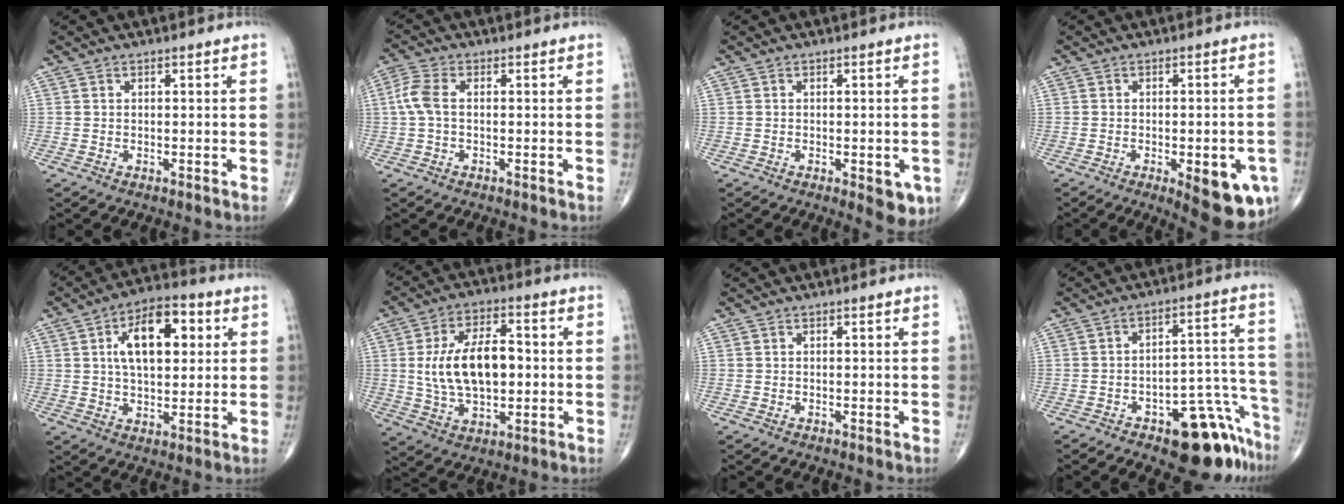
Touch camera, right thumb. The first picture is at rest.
{"total": 4.7, "force": [0.1, 2.5, 4.0], "torque": [-0.109, 0.012, -0.003]}
{"total": 5.2, "force": [-1.8, 2.1, 4.4], "torque": [-0.038, -0.006, -0.017]}
{"total": 12.2, "force": [-4.5, 4.3, 10.5], "torque": [-0.110, 0.002, -0.044]}
{"total": 14.1, "force": [3.7, 7.5, 11.4], "torque": [-0.159, 0.006, 0.057]}
{"total": 14.8, "force": [0.5, 8.1, 12.3], "torque": [-0.208, 0.014, 0.012]}
{"total": 0.0}
{"total": 14.6, "force": [-9.2, 6.4, 9.4], "torque": [-0.067, 0.097, -0.124]}